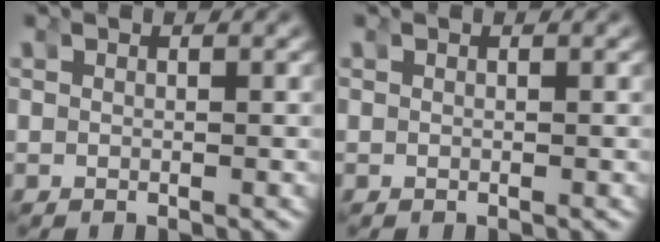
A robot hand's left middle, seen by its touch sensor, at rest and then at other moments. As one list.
[{"total": 0.0}]